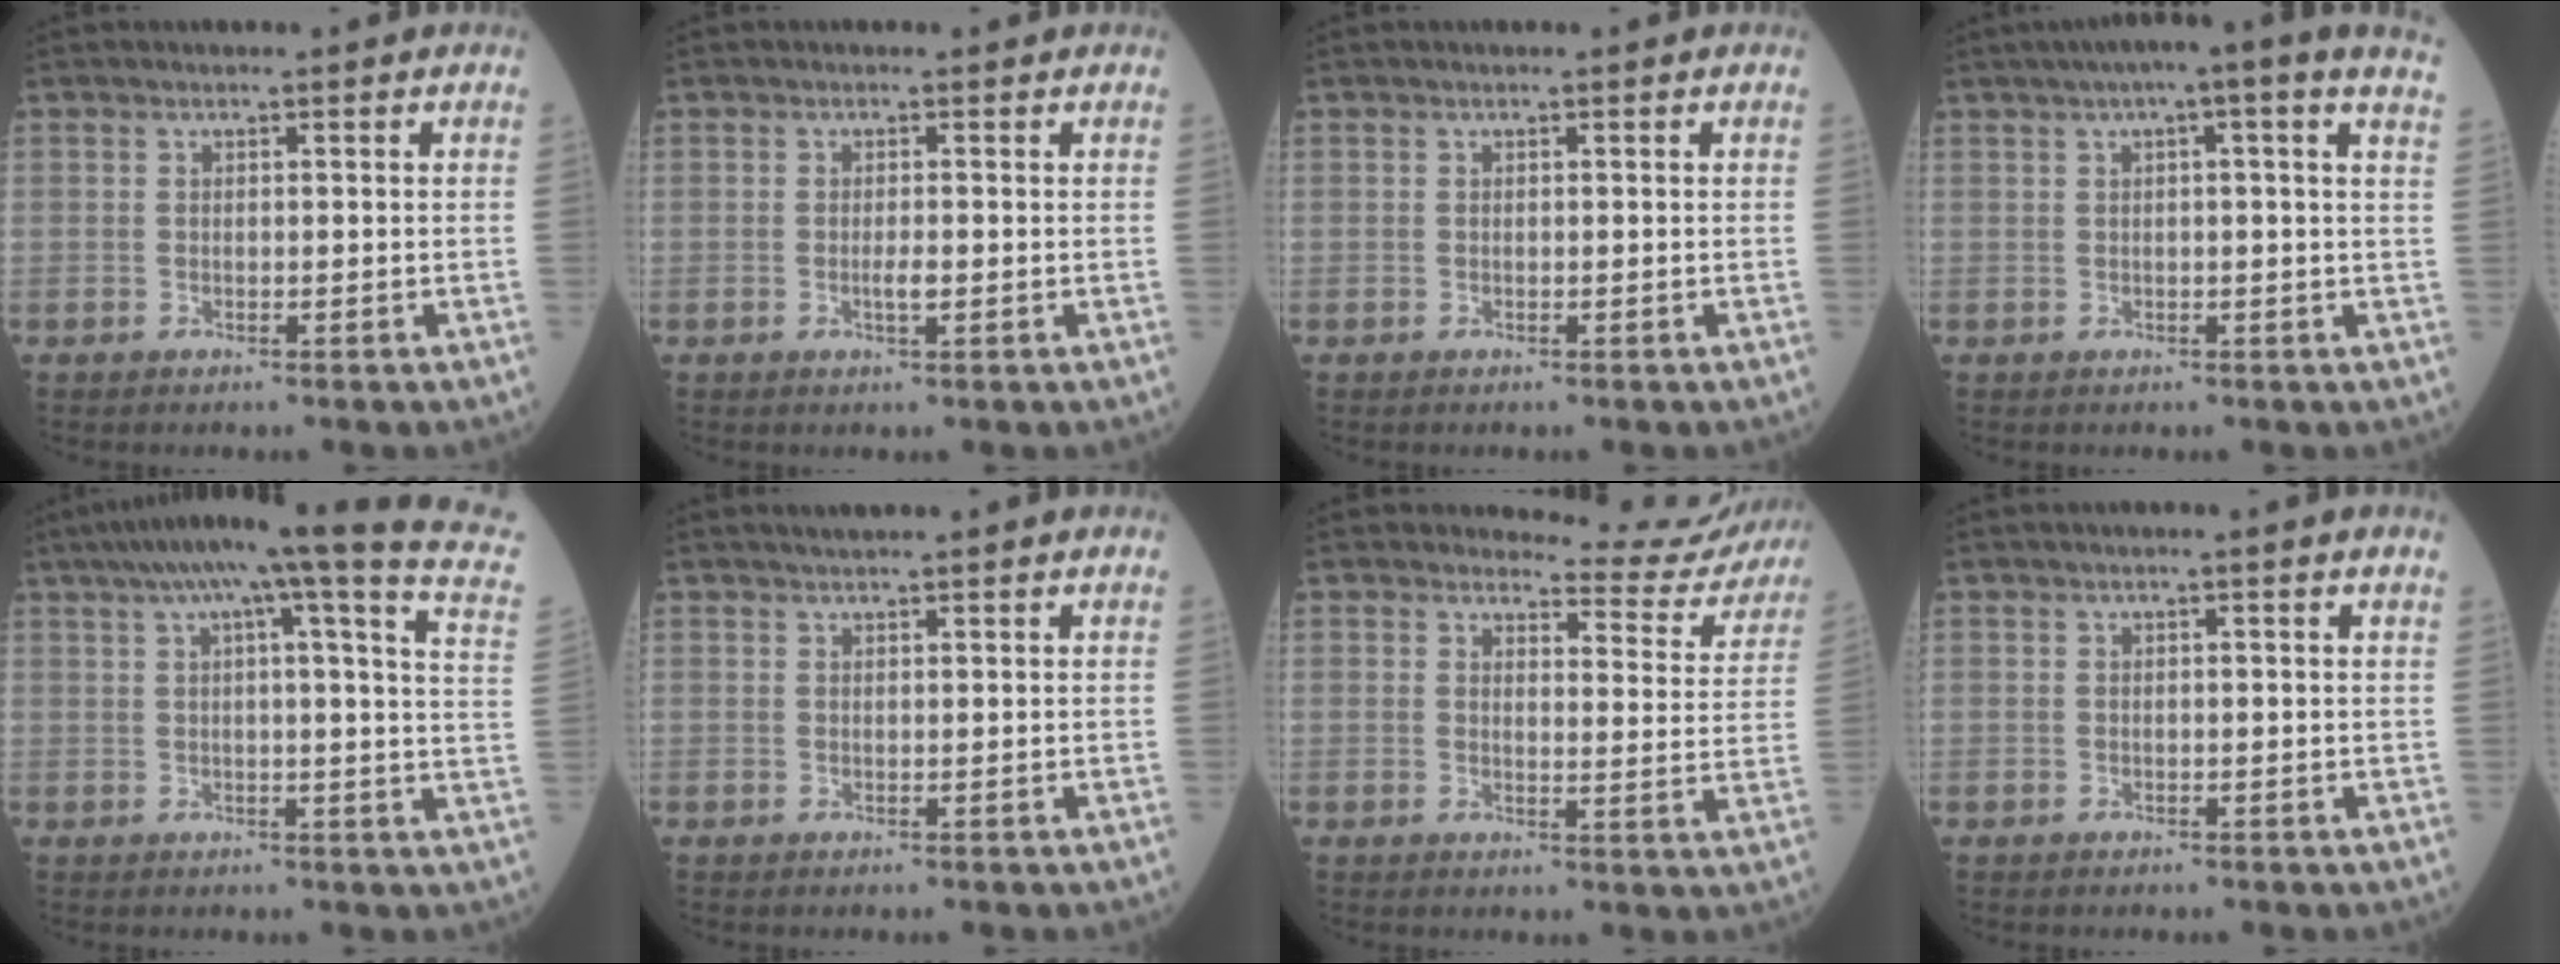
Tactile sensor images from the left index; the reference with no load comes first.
{"total": 1.5, "force": [-0.1, 0.5, 1.5], "torque": [-0.029, 0.000, 0.001]}
{"total": 0.0}
{"total": 14.2, "force": [10.2, 0.9, 9.8], "torque": [-0.151, 0.042, 0.119]}
{"total": 23.2, "force": [17.1, 0.7, 15.6], "torque": [-0.244, 0.007, 0.202]}
{"total": 3.2, "force": [2.8, 0.6, 1.5], "torque": [-0.021, 0.021, 0.048]}
{"total": 11.2, "force": [11.1, 0.9, -0.4], "torque": [0.018, -0.067, 0.114]}
{"total": 1.9, "force": [1.5, -0.2, 1.2], "torque": [-0.020, 0.014, 0.024]}